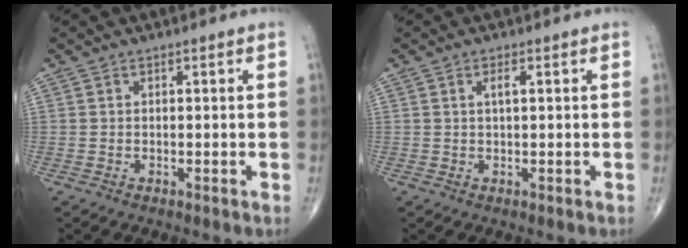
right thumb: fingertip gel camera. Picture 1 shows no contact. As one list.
[{"total": 1.7, "force": [0.5, 0.4, 1.5], "torque": [-0.031, 0.002, 0.008]}]